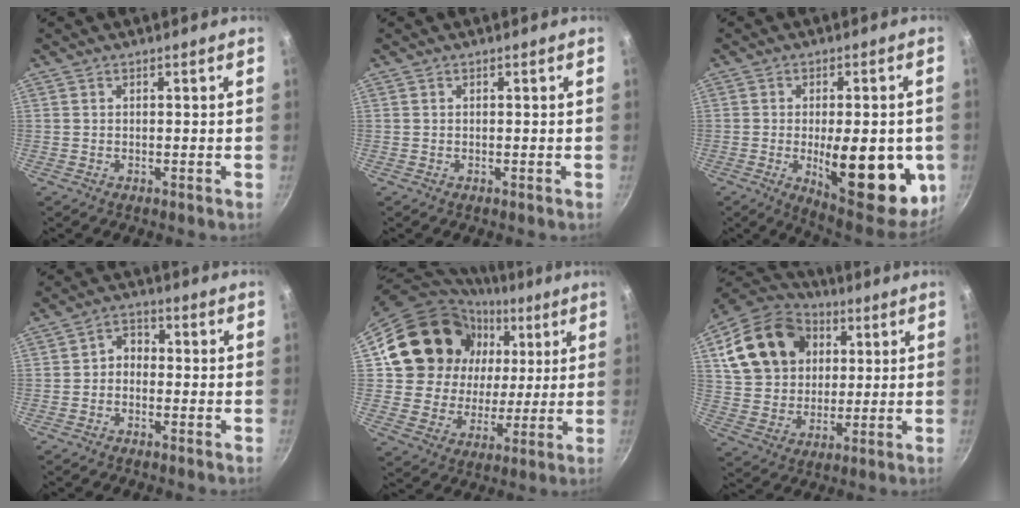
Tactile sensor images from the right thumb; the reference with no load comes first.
{"total": 0.0}
{"total": 20.4, "force": [-3.8, 8.4, 18.2], "torque": [-0.199, -0.011, -0.040]}
{"total": 3.7, "force": [-0.8, 2.9, 2.1], "torque": [-0.018, 0.018, -0.025]}
{"total": 23.2, "force": [7.8, 19.0, 10.7], "torque": [-0.177, 0.009, 0.143]}
{"total": 20.9, "force": [6.6, 16.1, 11.5], "torque": [-0.196, 0.014, 0.119]}